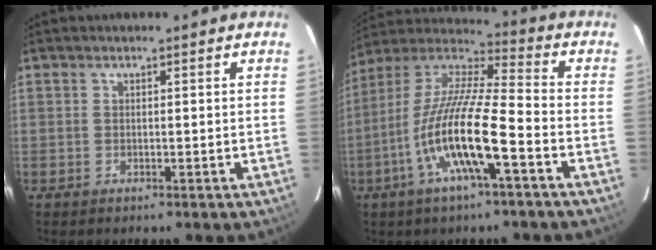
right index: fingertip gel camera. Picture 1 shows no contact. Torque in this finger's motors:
{"motor_torque": [1.25, -0.89, 1.05, 0.21]}